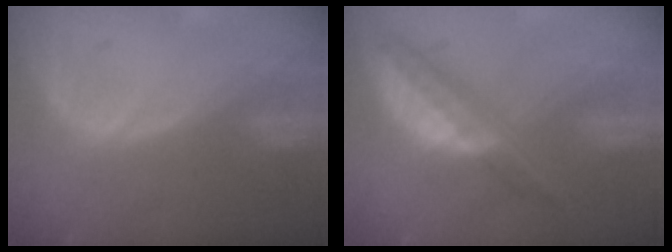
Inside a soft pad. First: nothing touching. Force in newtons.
{"total": 6.7, "press": 5.8, "slide": 3.3}